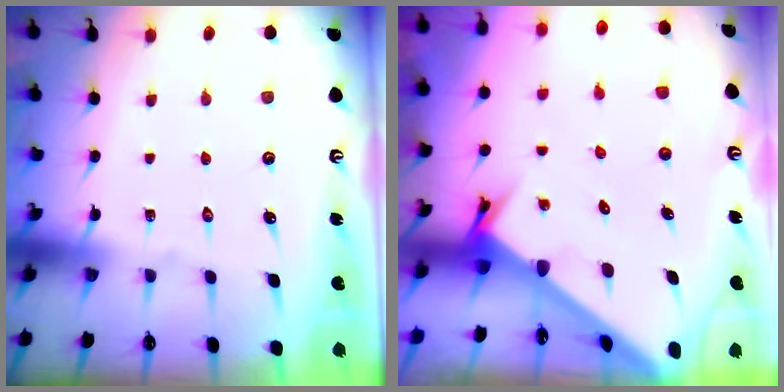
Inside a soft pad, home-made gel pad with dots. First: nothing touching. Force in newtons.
{"total": 2.8, "press": 2.8, "slide": 0.3}